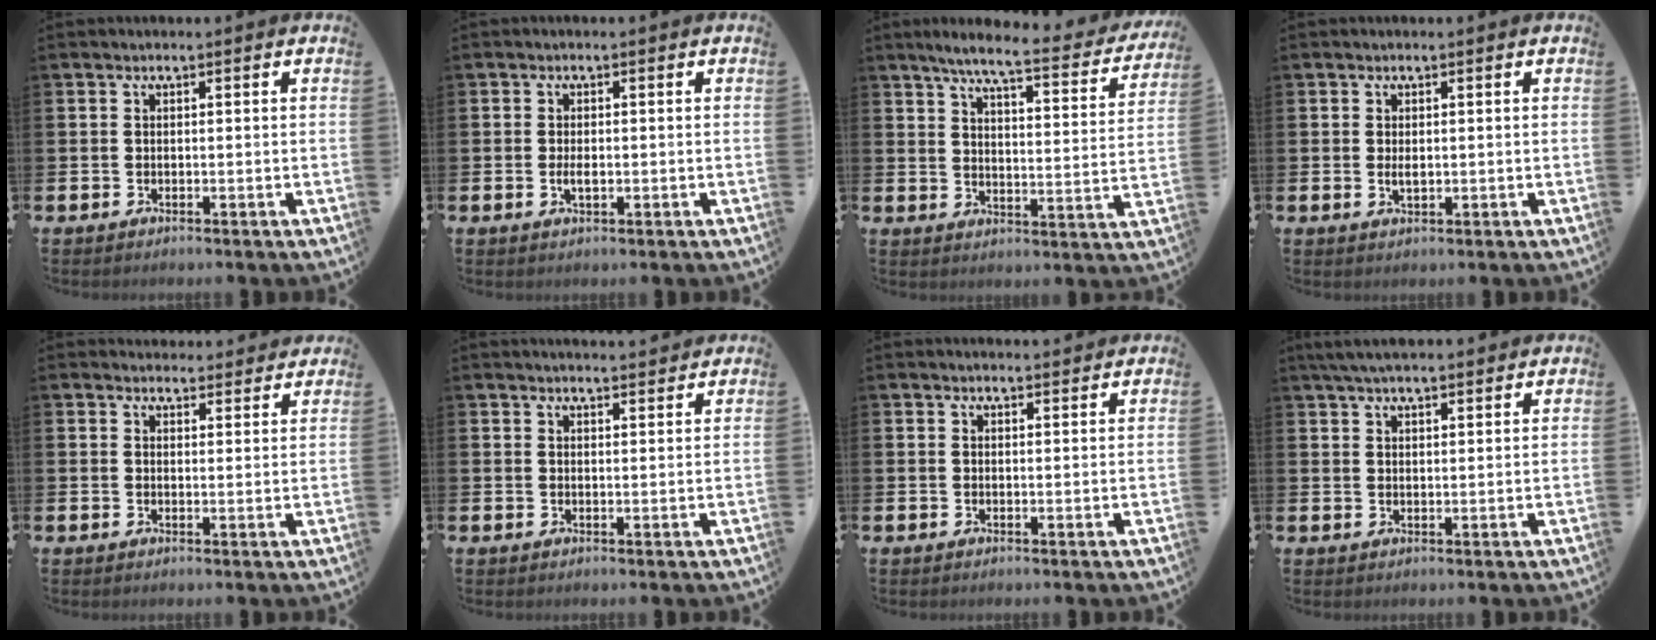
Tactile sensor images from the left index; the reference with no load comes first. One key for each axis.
{"total": 1.7, "fx": -0.2, "fy": 0.8, "fz": 1.5, "tx": -0.026, "ty": 0.001, "tz": -0.005}
{"total": 6.5, "fx": 5.6, "fy": 0.5, "fz": 3.3, "tx": -0.071, "ty": -0.041, "tz": 0.086}
{"total": 1.2, "fx": 0.2, "fy": 0.5, "fz": 1.0, "tx": -0.018, "ty": 0.002, "tz": 0.002}
{"total": 3.3, "fx": 3.2, "fy": 0.8, "fz": -0.1, "tx": 0.008, "ty": -0.020, "tz": 0.056}
{"total": 2.5, "fx": 2.5, "fy": -0.1, "fz": -0.1, "tx": -0.002, "ty": -0.014, "tz": 0.045}
{"total": 1.6, "fx": 1.6, "fy": 0.1, "fz": 0.0, "tx": 0.006, "ty": -0.008, "tz": 0.027}
{"total": 4.3, "fx": 3.9, "fy": 0.8, "fz": 1.5, "tx": -0.037, "ty": -0.006, "tz": 0.073}